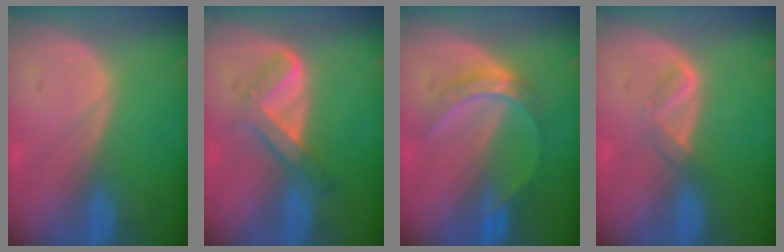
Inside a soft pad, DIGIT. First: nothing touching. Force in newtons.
{"total": 5.2, "press": 5.1, "slide": 1.4}
{"total": 5.2, "press": 5.2, "slide": 0.5}
{"total": 2.4, "press": 2.4, "slide": 0.7}